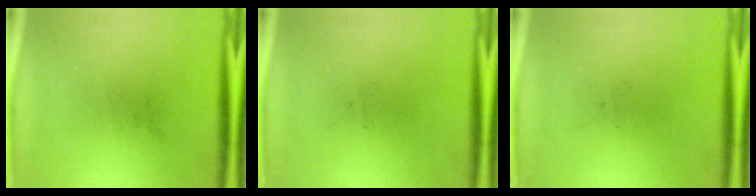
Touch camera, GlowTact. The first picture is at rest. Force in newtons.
{"total": 0.0}
{"total": 0.0}